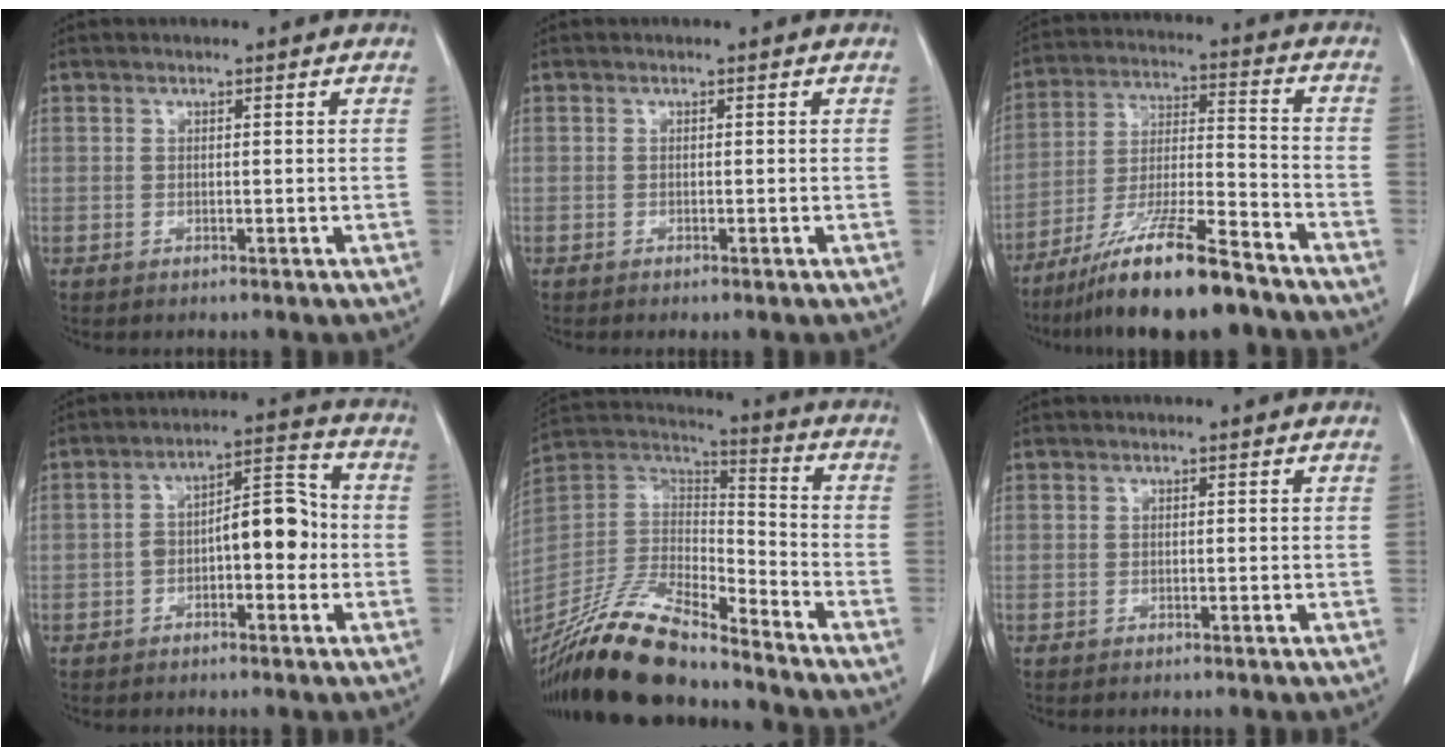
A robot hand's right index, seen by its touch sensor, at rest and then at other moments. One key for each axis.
{"total": 0.5, "fx": -0.3, "fy": 0.0, "fz": 0.4, "tx": -0.009, "ty": -0.001, "tz": -0.006}
{"total": 15.8, "fx": -12.3, "fy": 1.2, "fz": 9.8, "tx": -0.188, "ty": -0.023, "tz": -0.218}
{"total": 8.4, "fx": -1.5, "fy": 3.4, "fz": 7.6, "tx": -0.119, "ty": 0.039, "tz": -0.026}
{"total": 20.4, "fx": -17.0, "fy": 4.3, "fz": 10.5, "tx": -0.229, "ty": -0.012, "tz": -0.319}
{"total": 0.0}